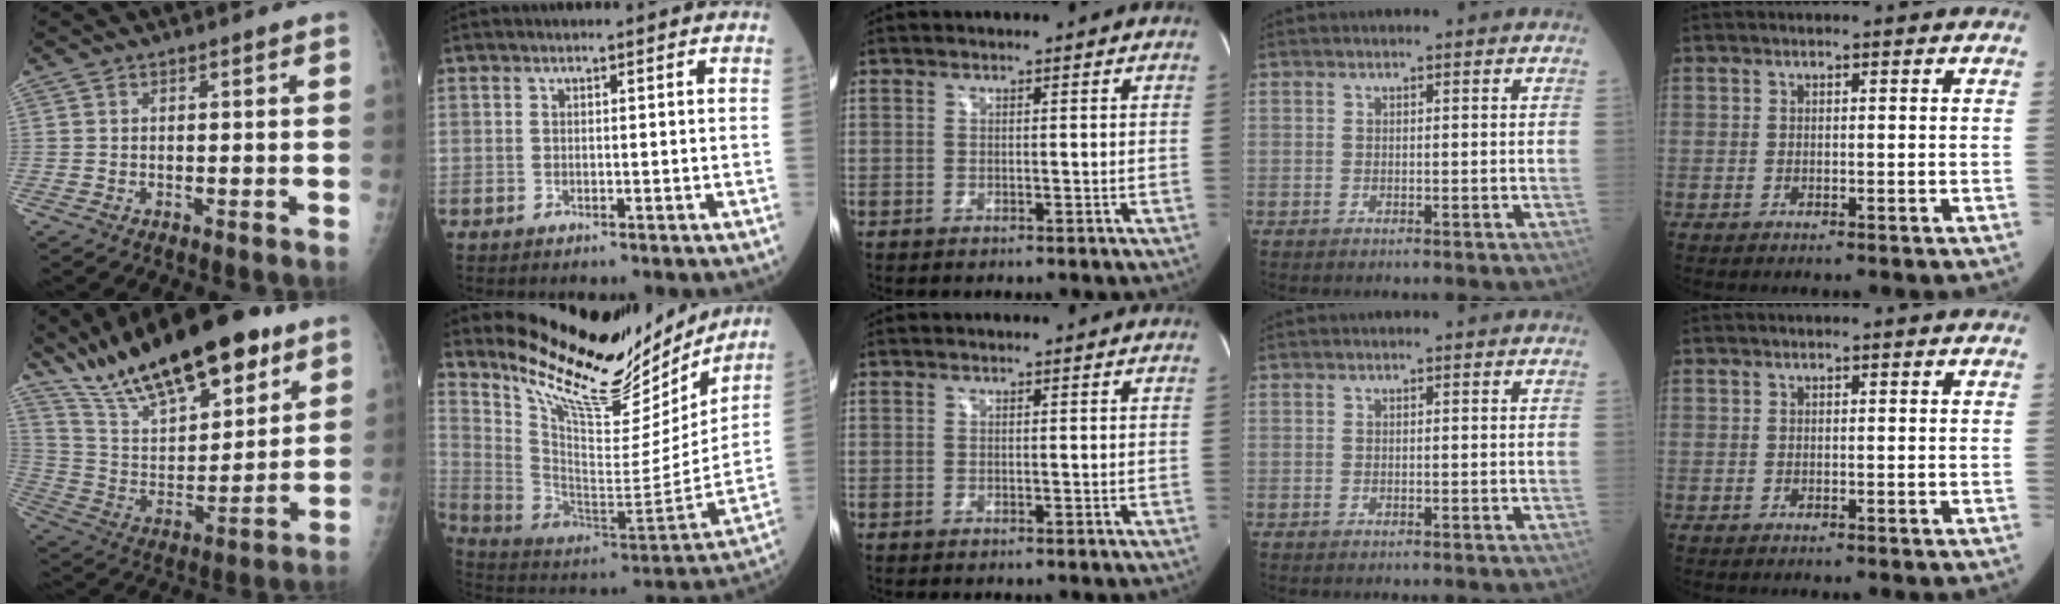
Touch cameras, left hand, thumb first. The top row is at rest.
{"thumb": {"total": 25.8, "force": [17.5, 9.4, 16.4], "torque": [-0.242, -0.046, 0.299]}, "index": {"total": 20.4, "force": [18.2, 5.2, 7.6], "torque": [-0.133, -0.042, 0.285]}}